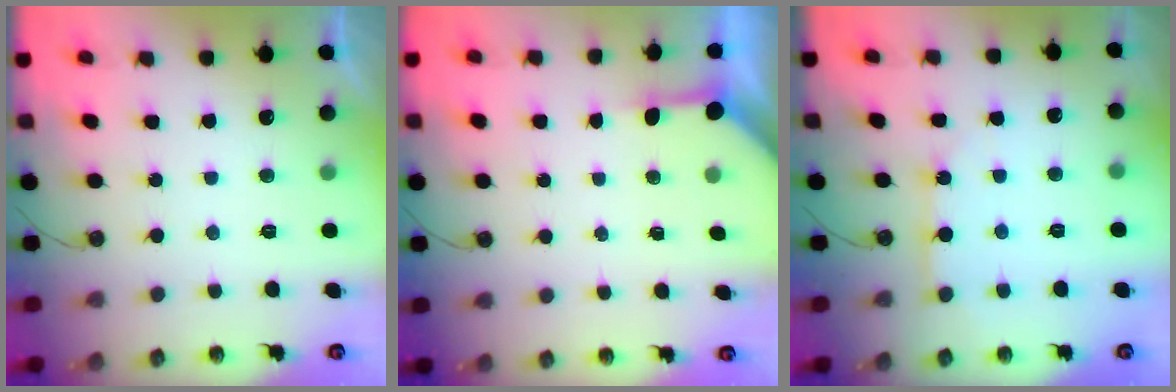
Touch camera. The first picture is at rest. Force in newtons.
{"total": 3.2, "press": 3.2, "slide": 0.5}
{"total": 5.2, "press": 5.2, "slide": 0.5}